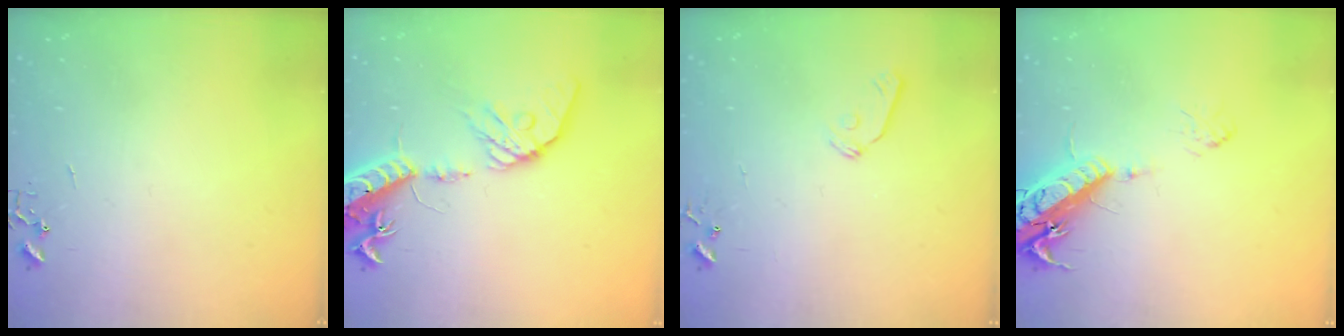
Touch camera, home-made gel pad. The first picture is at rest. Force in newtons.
{"total": 18.0, "press": 17.7, "slide": 3.3}
{"total": 7.3, "press": 7.3, "slide": 0.7}
{"total": 16.4, "press": 15.9, "slide": 3.8}